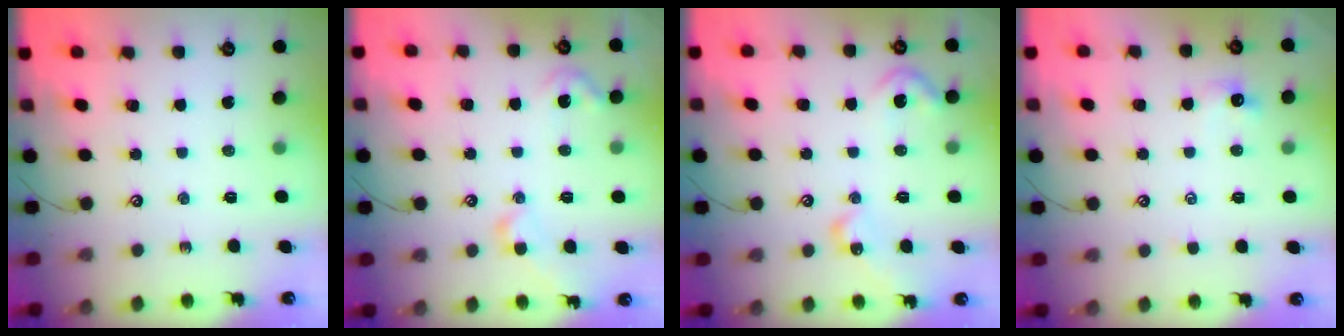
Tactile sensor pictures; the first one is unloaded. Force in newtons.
{"total": 4.9, "press": 4.8, "slide": 1.0}
{"total": 8.5, "press": 8.4, "slide": 1.0}
{"total": 0.8, "press": 0.5, "slide": 0.6}